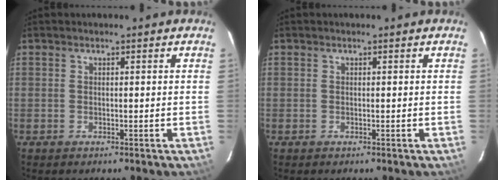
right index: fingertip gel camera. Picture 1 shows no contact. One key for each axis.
{"total": 0.0}